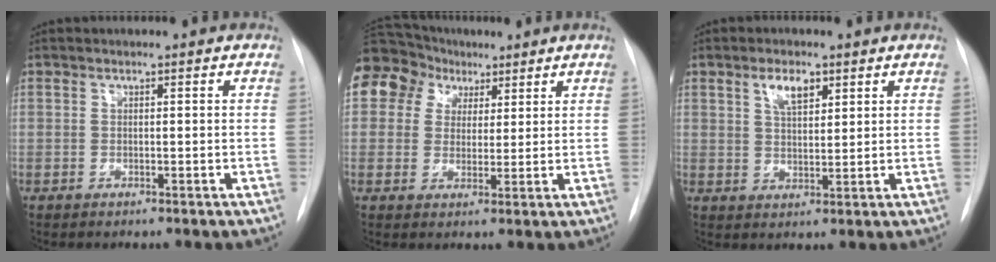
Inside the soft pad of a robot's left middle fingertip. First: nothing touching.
{"total": 13.8, "force": [6.3, 11.3, 4.6], "torque": [-0.129, 0.070, 0.119]}
{"total": 4.3, "force": [2.4, 1.8, 3.1], "torque": [-0.058, 0.003, 0.044]}